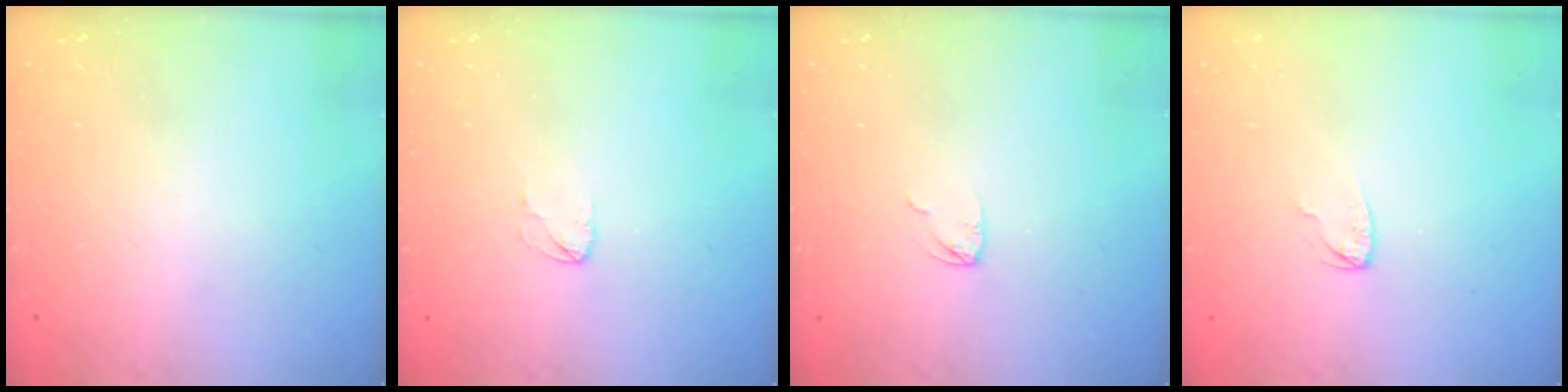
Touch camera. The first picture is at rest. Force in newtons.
{"total": 2.5, "press": 2.5, "slide": 0.2}
{"total": 2.9, "press": 2.9, "slide": 0.2}
{"total": 2.6, "press": 2.6, "slide": 0.3}